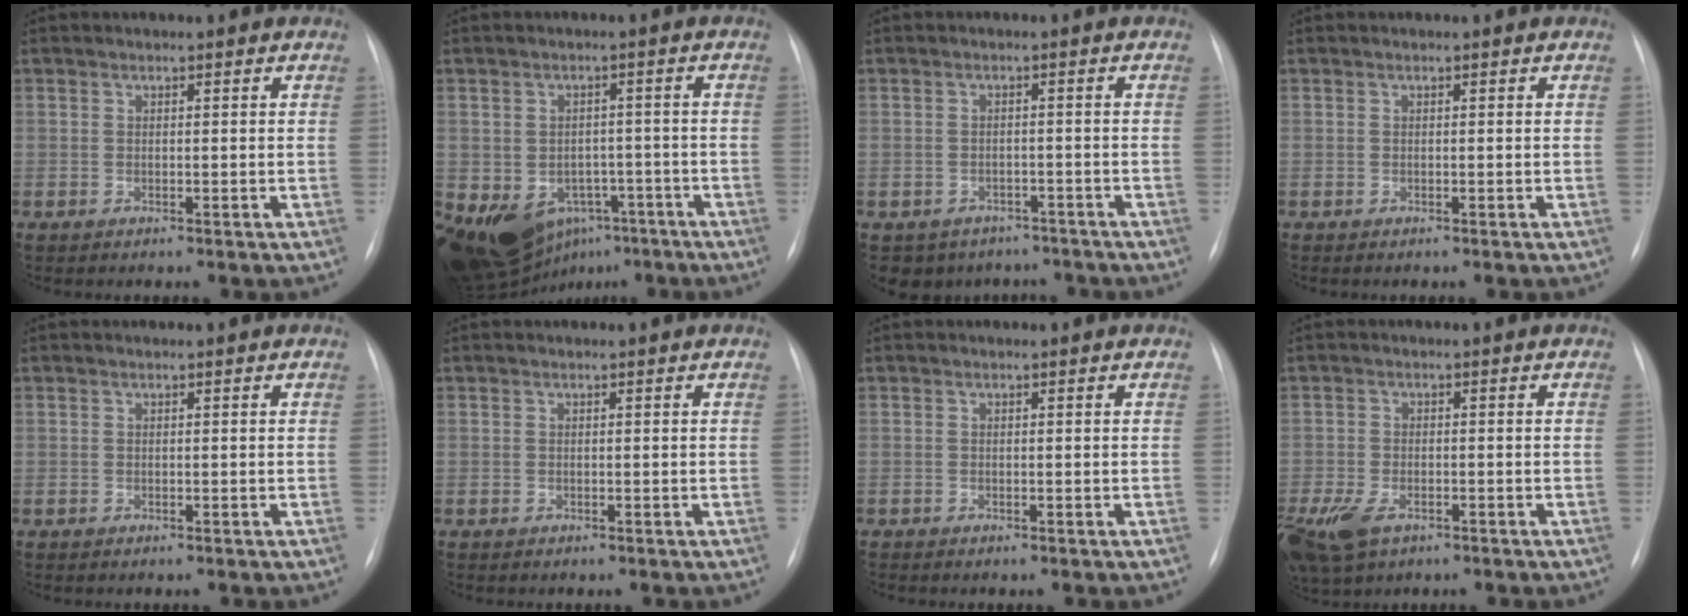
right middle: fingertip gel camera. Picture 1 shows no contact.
{"total": 14.3, "force": [-7.4, 10.3, 6.4], "torque": [-0.131, 0.014, -0.096]}
{"total": 7.4, "force": [-5.7, 4.6, 0.7], "torque": [-0.006, 0.016, -0.063]}
{"total": 0.0}
{"total": 0.0}
{"total": 0.0}
{"total": 0.0}
{"total": 13.1, "force": [-7.0, 8.1, 7.5], "torque": [-0.207, -0.018, -0.112]}